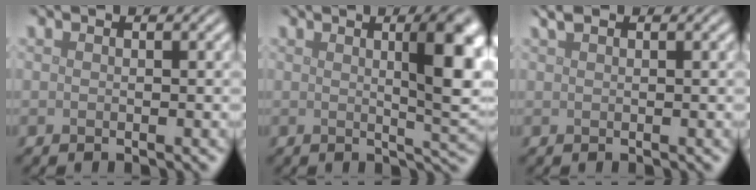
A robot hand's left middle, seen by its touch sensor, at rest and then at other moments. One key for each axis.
{"total": 7.2, "fx": 1.6, "fy": 1.7, "fz": 6.8, "tx": -0.074, "ty": 0.003, "tz": 0.026}
{"total": 1.1, "fx": 0.9, "fy": 0.3, "fz": 0.6, "tx": -0.012, "ty": 0.006, "tz": 0.018}